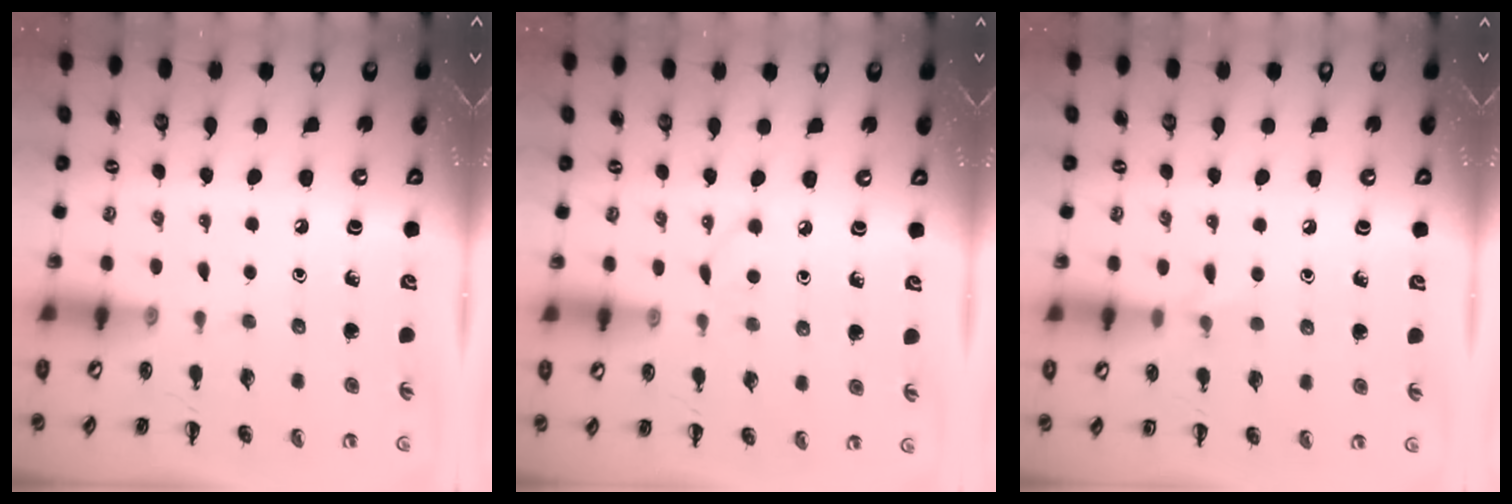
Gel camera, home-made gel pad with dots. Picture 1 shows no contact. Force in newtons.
{"total": 2.9, "press": 2.7, "slide": 0.9}
{"total": 5.8, "press": 5.5, "slide": 1.7}